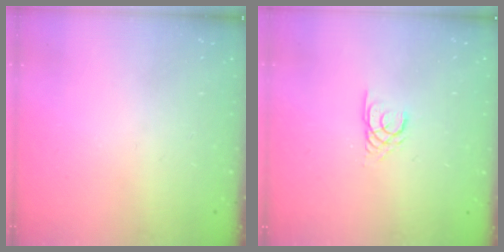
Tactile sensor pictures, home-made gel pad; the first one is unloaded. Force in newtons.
{"total": 2.2, "press": 2.2, "slide": 0.1}